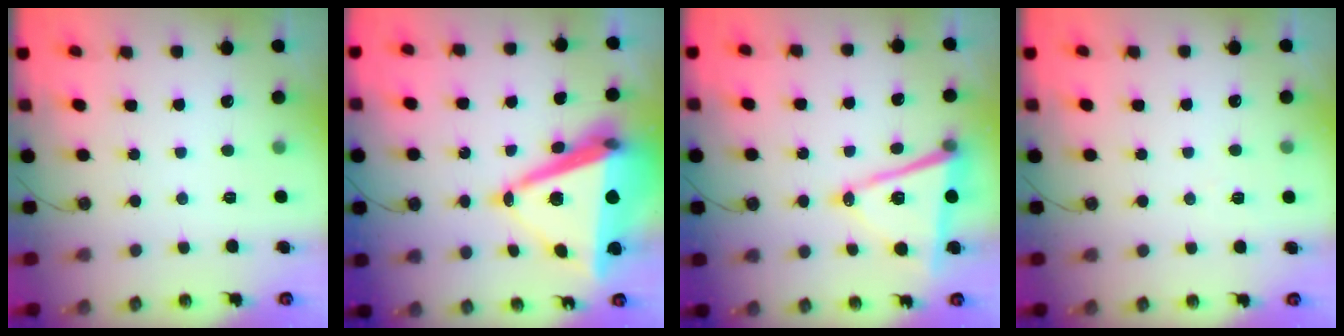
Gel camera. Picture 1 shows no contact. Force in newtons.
{"total": 16.5, "press": 16.0, "slide": 3.9}
{"total": 13.2, "press": 12.6, "slide": 4.0}
{"total": 5.6, "press": 3.8, "slide": 4.2}